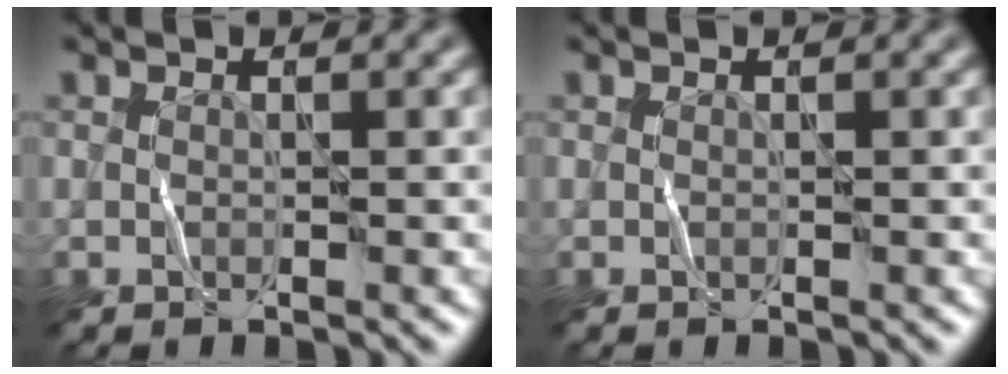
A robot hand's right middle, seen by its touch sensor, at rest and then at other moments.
{"total": 0.0}